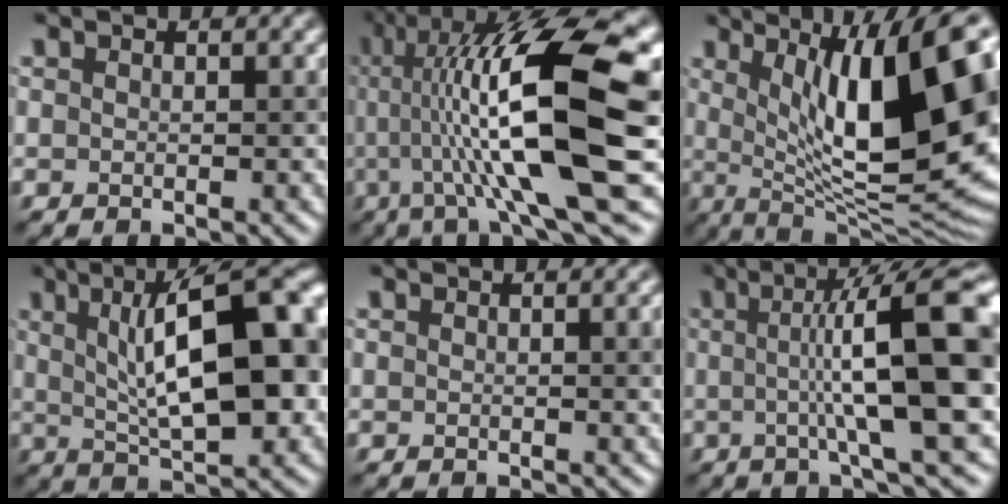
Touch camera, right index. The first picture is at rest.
{"total": 14.3, "force": [0.8, 2.4, 14.1], "torque": [-0.207, 0.027, 0.019]}
{"total": 16.9, "force": [3.5, 5.8, 15.5], "torque": [-0.191, 0.008, 0.063]}
{"total": 13.2, "force": [2.1, 4.8, 12.1], "torque": [-0.149, 0.023, 0.034]}
{"total": 2.1, "force": [0.2, 0.7, 2.0], "torque": [-0.012, 0.009, 0.003]}
{"total": 12.8, "force": [0.7, 2.3, 12.5], "torque": [-0.149, 0.023, 0.014]}